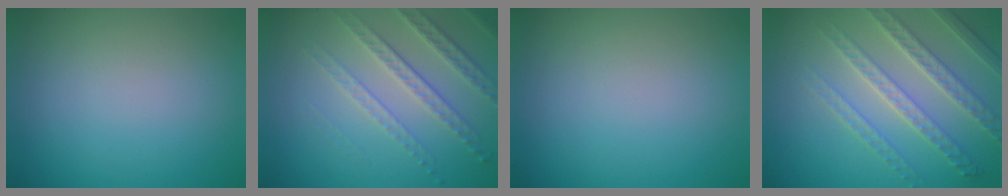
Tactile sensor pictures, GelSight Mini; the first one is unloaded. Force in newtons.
{"total": 3.5, "press": 3.2, "slide": 1.4}
{"total": 0.0}
{"total": 4.1, "press": 4.1, "slide": 0.2}